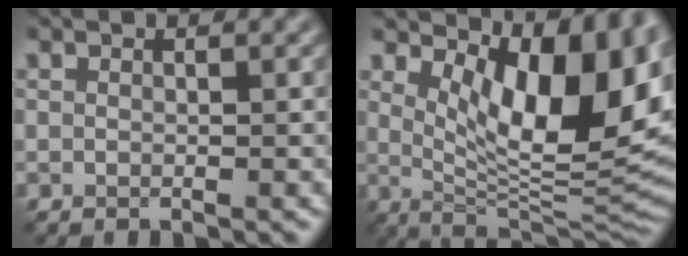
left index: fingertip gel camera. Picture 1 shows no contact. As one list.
[{"total": 12.6, "force": [4.1, 5.2, 10.7], "torque": [-0.146, -0.011, 0.075]}]